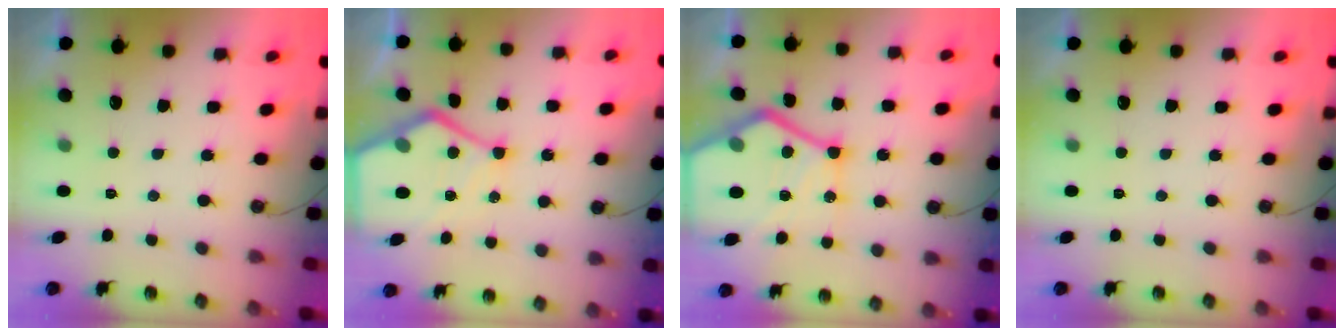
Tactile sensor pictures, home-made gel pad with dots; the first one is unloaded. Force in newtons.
{"total": 16.4, "press": 16.4, "slide": 1.5}
{"total": 25.3, "press": 25.2, "slide": 2.8}
{"total": 0.0}